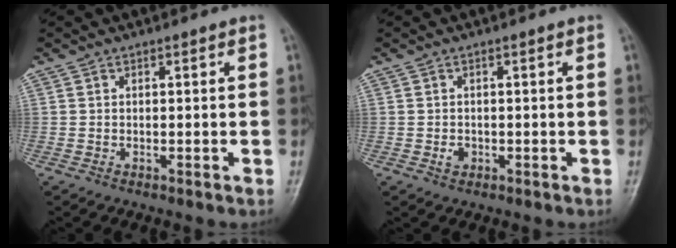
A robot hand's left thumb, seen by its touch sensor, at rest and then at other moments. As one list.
[{"total": 1.3, "force": [-0.3, 1.0, 0.7], "torque": [-0.008, 0.002, -0.003]}]